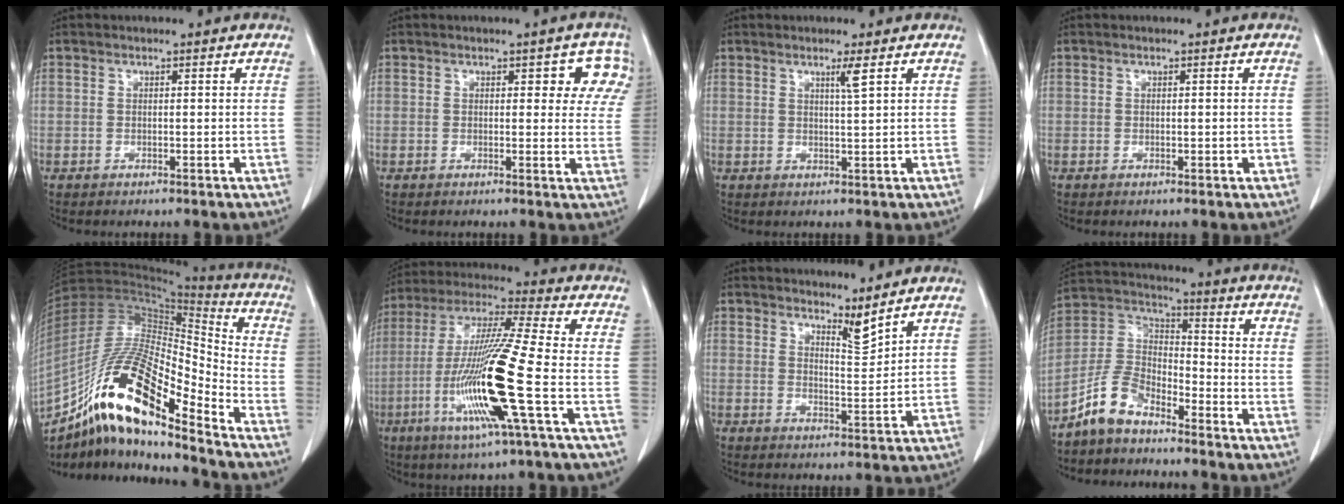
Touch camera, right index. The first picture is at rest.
{"total": 5.4, "force": [2.6, 3.2, 3.5], "torque": [-0.010, 0.004, 0.018]}
{"total": 2.1, "force": [1.1, -0.5, 1.7], "torque": [-0.033, -0.006, 0.022]}
{"total": 1.0, "force": [-0.2, 0.4, 0.9], "torque": [-0.015, 0.001, 0.000]}
{"total": 20.9, "force": [-13.0, 4.1, 15.9], "torque": [-0.317, -0.002, -0.232]}
{"total": 17.7, "force": [-5.0, -0.7, 17.0], "torque": [-0.346, -0.019, -0.105]}
{"total": 3.4, "force": [3.2, -0.1, 1.2], "torque": [-0.023, -0.019, 0.060]}
{"total": 8.4, "force": [-6.4, 3.8, 3.8], "torque": [-0.089, 0.017, -0.134]}